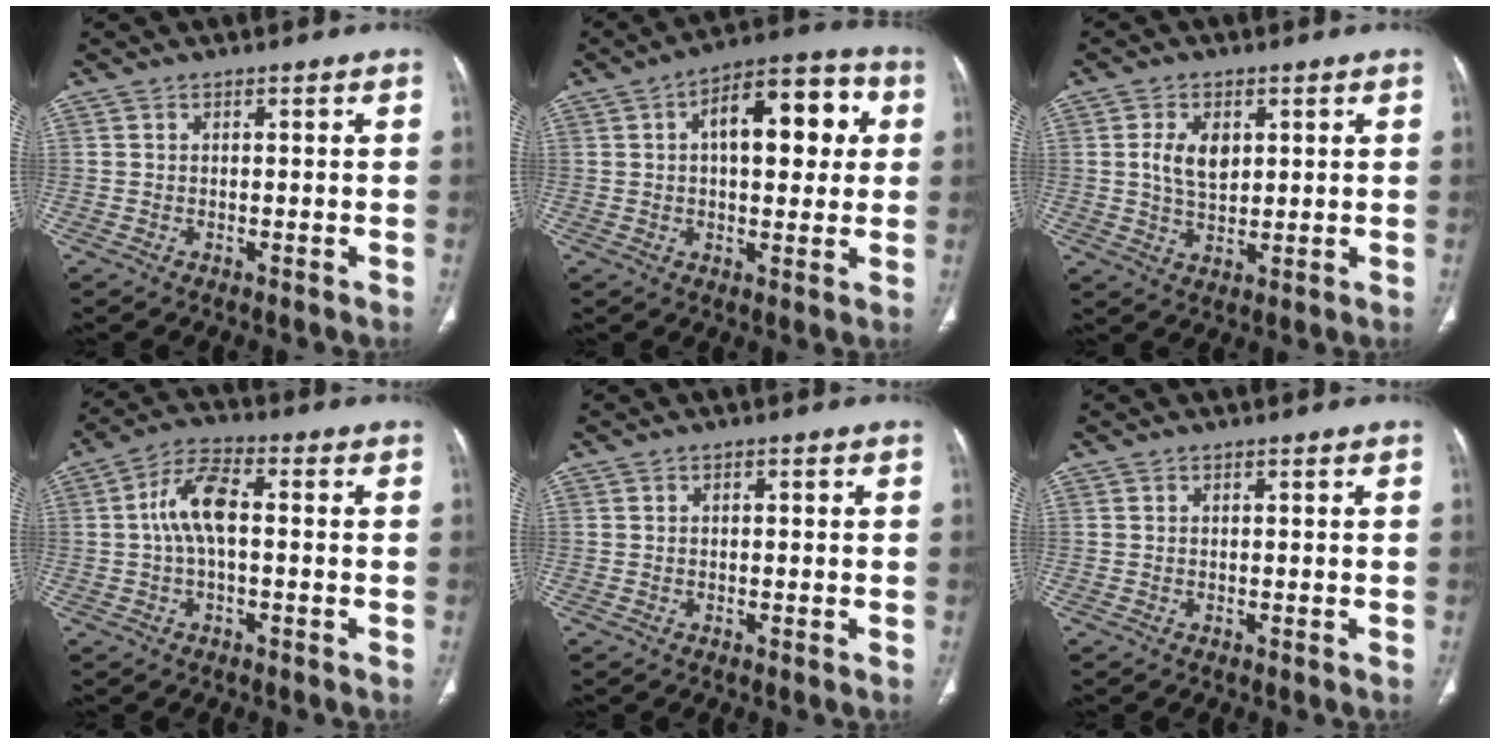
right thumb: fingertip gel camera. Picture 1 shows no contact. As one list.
[{"total": 15.4, "force": [3.5, 7.6, 12.9], "torque": [-0.149, 0.025, 0.047]}, {"total": 6.4, "force": [1.6, 3.9, 4.8], "torque": [-0.078, -0.008, 0.033]}, {"total": 8.0, "force": [0.2, 3.6, 7.2], "torque": [-0.151, 0.024, -0.002]}, {"total": 0.7, "force": [0.1, 0.3, 0.6], "torque": [-0.014, 0.004, 0.004]}, {"total": 0.0}]